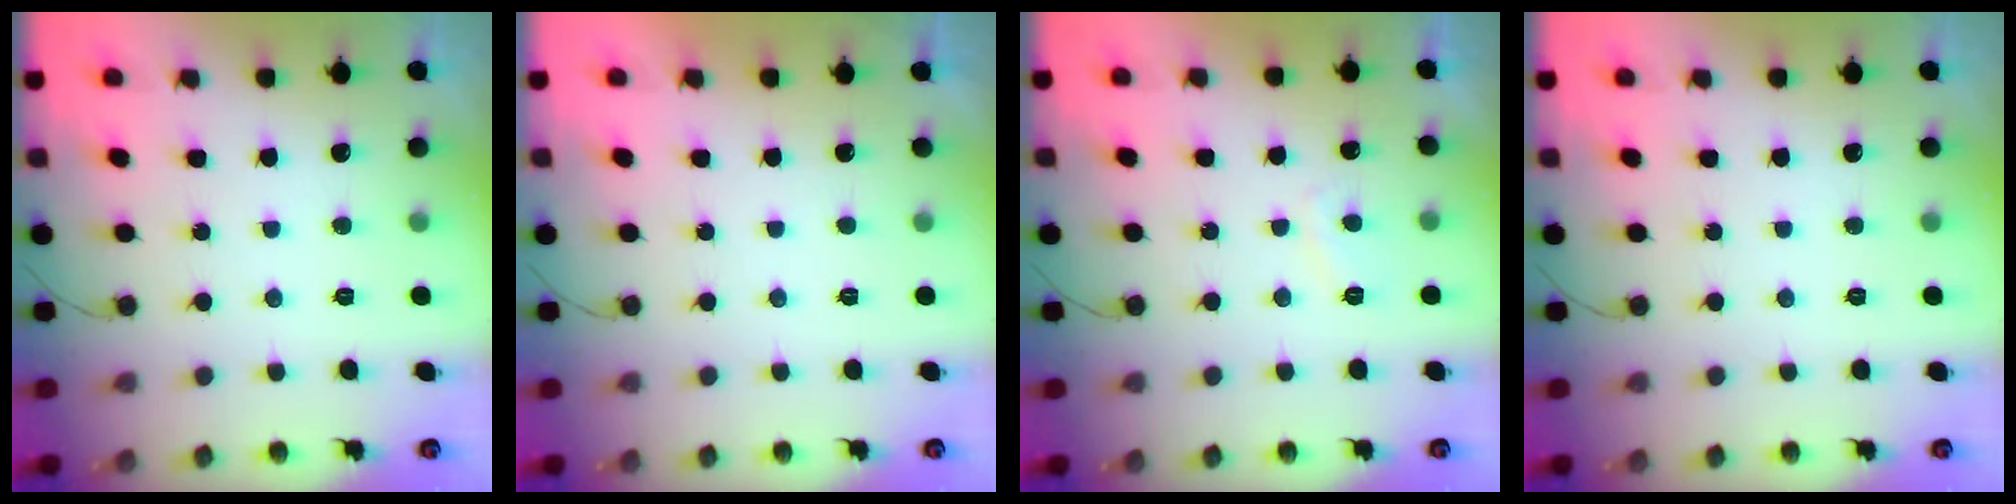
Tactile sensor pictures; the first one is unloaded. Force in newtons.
{"total": 2.3, "press": 2.2, "slide": 0.4}
{"total": 2.7, "press": 2.5, "slide": 0.8}
{"total": 0.0}